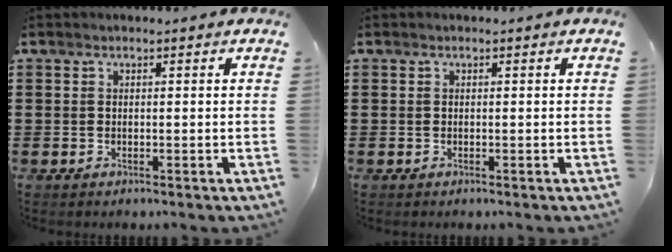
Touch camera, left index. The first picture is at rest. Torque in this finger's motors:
{"motor_torque": [0.00, 0.00, -0.01, 0.01]}